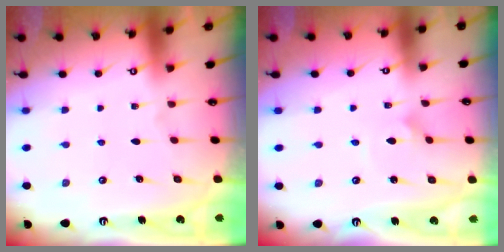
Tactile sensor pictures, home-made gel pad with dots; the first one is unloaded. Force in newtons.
{"total": 1.5, "press": 1.5, "slide": 0.1}